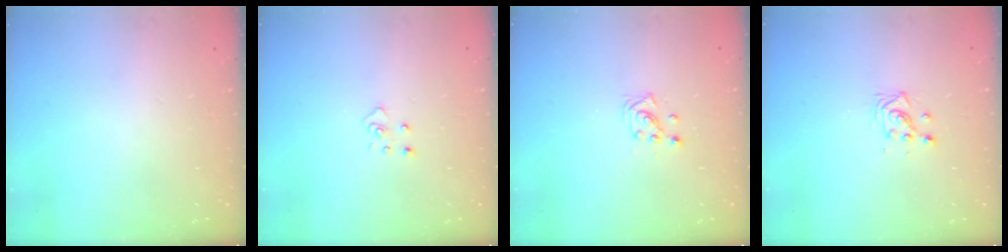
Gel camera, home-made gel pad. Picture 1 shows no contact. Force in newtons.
{"total": 3.9, "press": 3.9, "slide": 0.2}
{"total": 2.0, "press": 1.9, "slide": 0.8}
{"total": 3.5, "press": 3.5, "slide": 0.3}